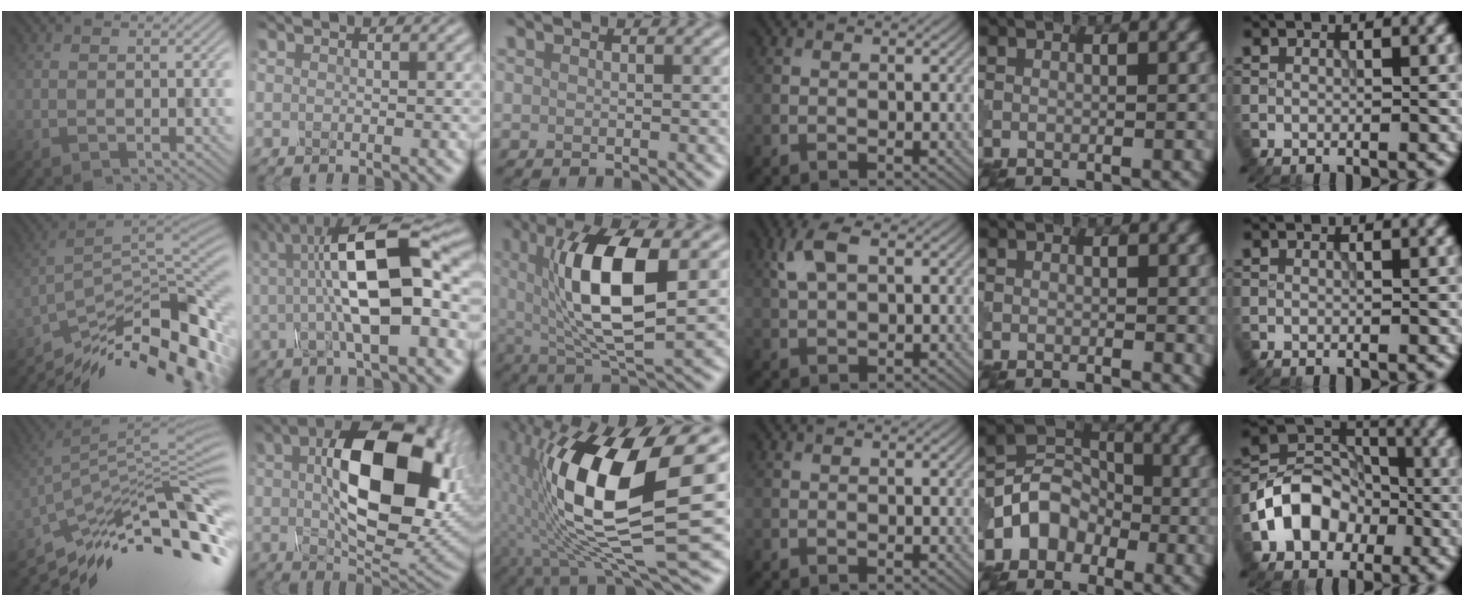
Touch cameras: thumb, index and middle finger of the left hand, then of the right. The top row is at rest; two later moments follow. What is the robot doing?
{"motion": "assemble", "object": "glue stick"}